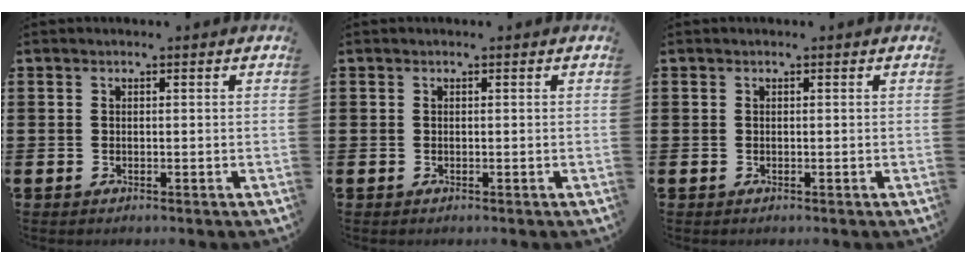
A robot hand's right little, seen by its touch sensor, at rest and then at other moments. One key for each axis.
{"total": 0.0}
{"total": 0.0}